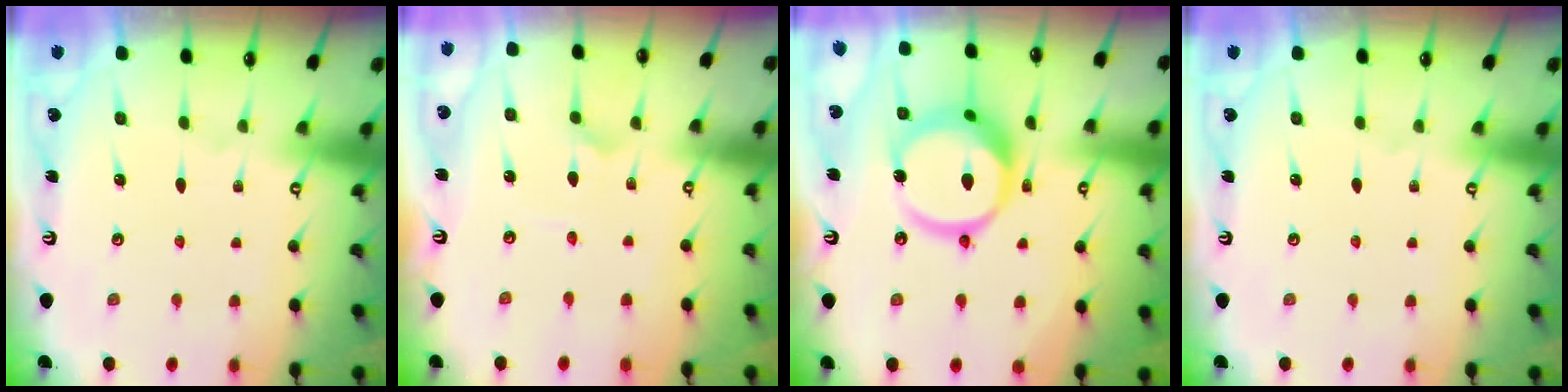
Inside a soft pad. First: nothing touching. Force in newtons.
{"total": 1.6, "press": 1.6, "slide": 0.1}
{"total": 14.8, "press": 14.7, "slide": 1.6}
{"total": 0.0}